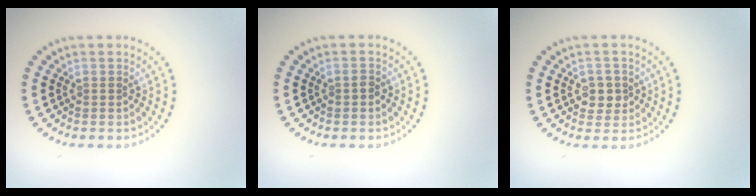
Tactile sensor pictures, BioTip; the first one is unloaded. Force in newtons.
{"total": 0.7, "press": 0.7, "slide": 0.1}
{"total": 2.0, "press": 1.9, "slide": 0.6}